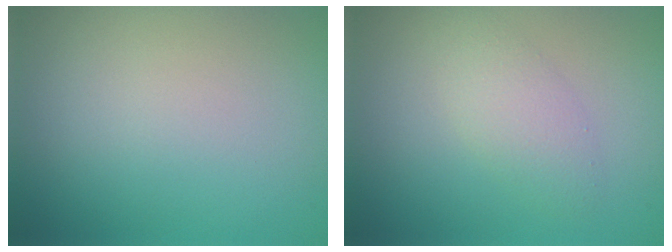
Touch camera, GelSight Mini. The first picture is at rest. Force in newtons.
{"total": 2.5, "press": 2.5, "slide": 0.2}